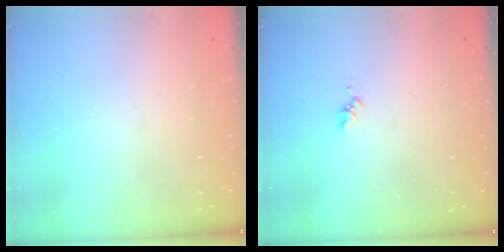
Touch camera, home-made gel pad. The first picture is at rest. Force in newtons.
{"total": 1.7, "press": 1.7, "slide": 0.3}